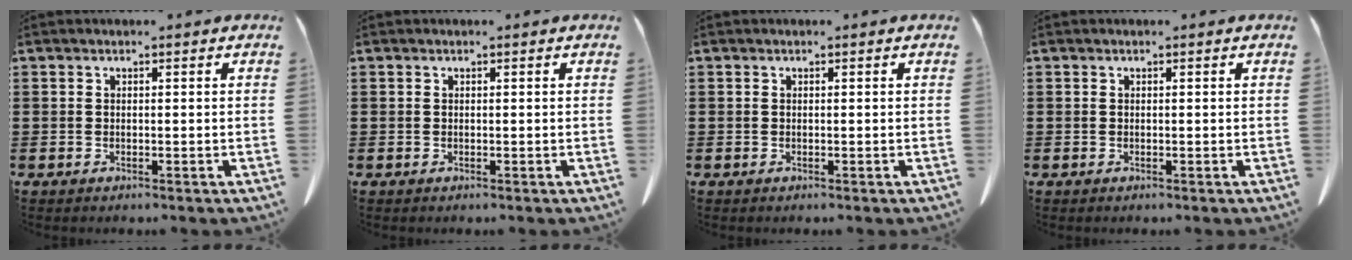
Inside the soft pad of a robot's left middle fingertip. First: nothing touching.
{"total": 0.0}
{"total": 0.0}
{"total": 0.0}